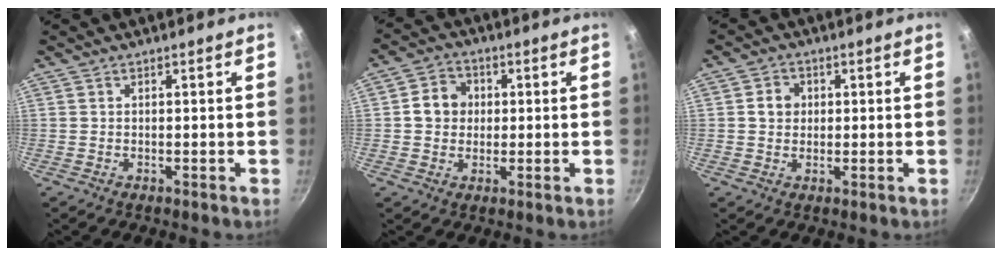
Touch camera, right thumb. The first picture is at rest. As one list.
[{"total": 6.6, "force": [0.6, 5.7, 3.2], "torque": [-0.035, 0.011, 0.004]}, {"total": 3.7, "force": [0.6, 3.3, 1.7], "torque": [-0.014, 0.006, 0.008]}]